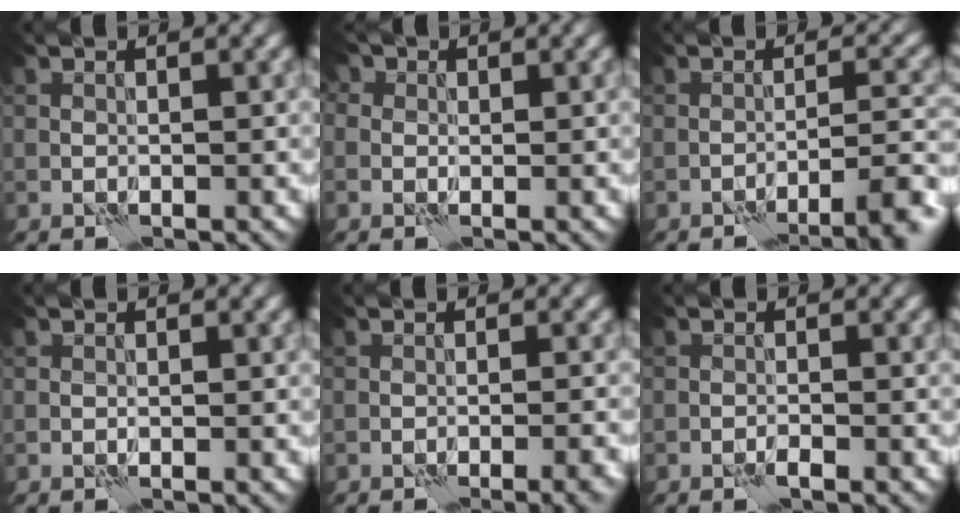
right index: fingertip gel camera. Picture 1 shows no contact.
{"total": 2.2, "force": [1.0, 1.7, 1.0], "torque": [-0.010, 0.010, -0.008]}
{"total": 5.8, "force": [-3.8, 1.1, 4.3], "torque": [-0.056, 0.008, -0.056]}
{"total": 0.0}
{"total": 3.7, "force": [-2.4, 0.8, 2.8], "torque": [-0.032, 0.012, -0.032]}
{"total": 1.2, "force": [-0.8, 0.1, 0.8], "torque": [-0.015, 0.002, -0.016]}